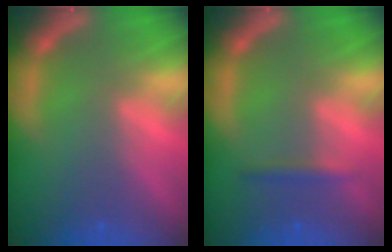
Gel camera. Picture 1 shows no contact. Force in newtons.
{"total": 1.4}